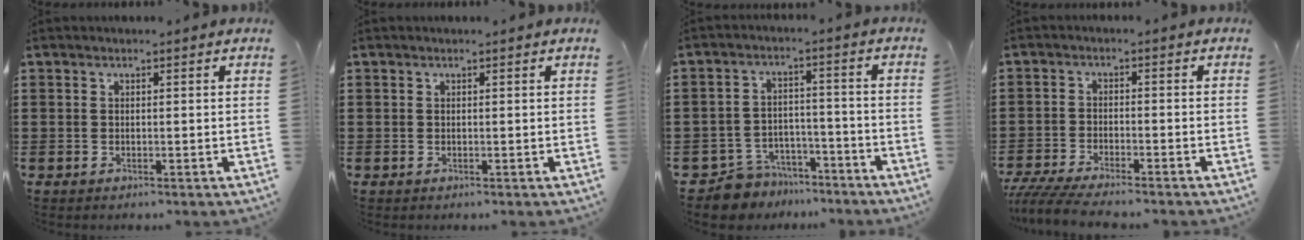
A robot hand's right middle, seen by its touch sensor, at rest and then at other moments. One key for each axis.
{"total": 0.0}
{"total": 6.7, "fx": -6.4, "fy": 1.8, "fz": 0.4, "tx": -0.026, "ty": 0.016, "tz": -0.132}
{"total": 4.8, "fx": -4.5, "fy": 0.4, "fz": 1.6, "tx": -0.047, "ty": -0.014, "tz": -0.094}